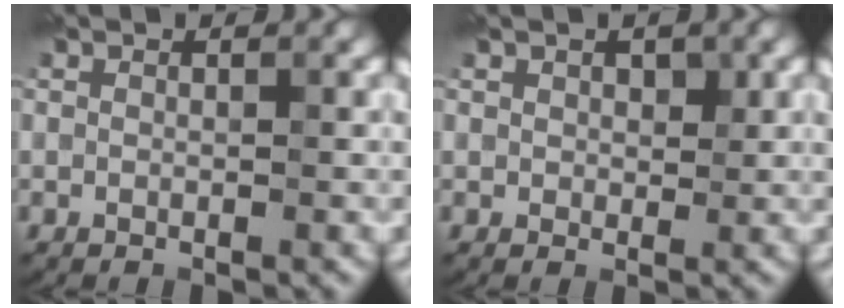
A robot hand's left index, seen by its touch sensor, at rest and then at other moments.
{"total": 1.4, "force": [0.7, 1.0, 0.6], "torque": [-0.007, 0.003, 0.012]}